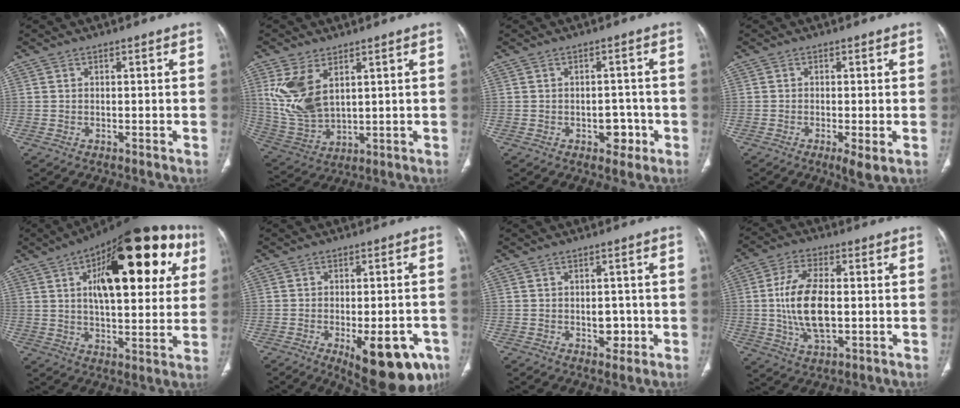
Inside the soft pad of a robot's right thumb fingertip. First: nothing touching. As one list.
[{"total": 11.2, "force": [4.2, 6.2, 8.3], "torque": [-0.174, -0.016, 0.102]}, {"total": 3.9, "force": [-1.5, 2.8, 2.3], "torque": [-0.005, 0.012, -0.017]}, {"total": 3.6, "force": [-1.2, 0.8, 3.4], "torque": [-0.064, -0.012, -0.022]}, {"total": 28.1, "force": [9.2, 11.9, 23.8], "torque": [-0.308, 0.012, 0.130]}, {"total": 16.3, "force": [-7.4, 6.7, 12.9], "torque": [-0.116, 0.015, -0.082]}, {"total": 3.4, "force": [-0.7, 2.5, 2.2], "torque": [-0.009, 0.005, -0.005]}, {"total": 12.6, "force": [-0.3, 6.3, 10.9], "torque": [-0.210, 0.000, -0.002]}]